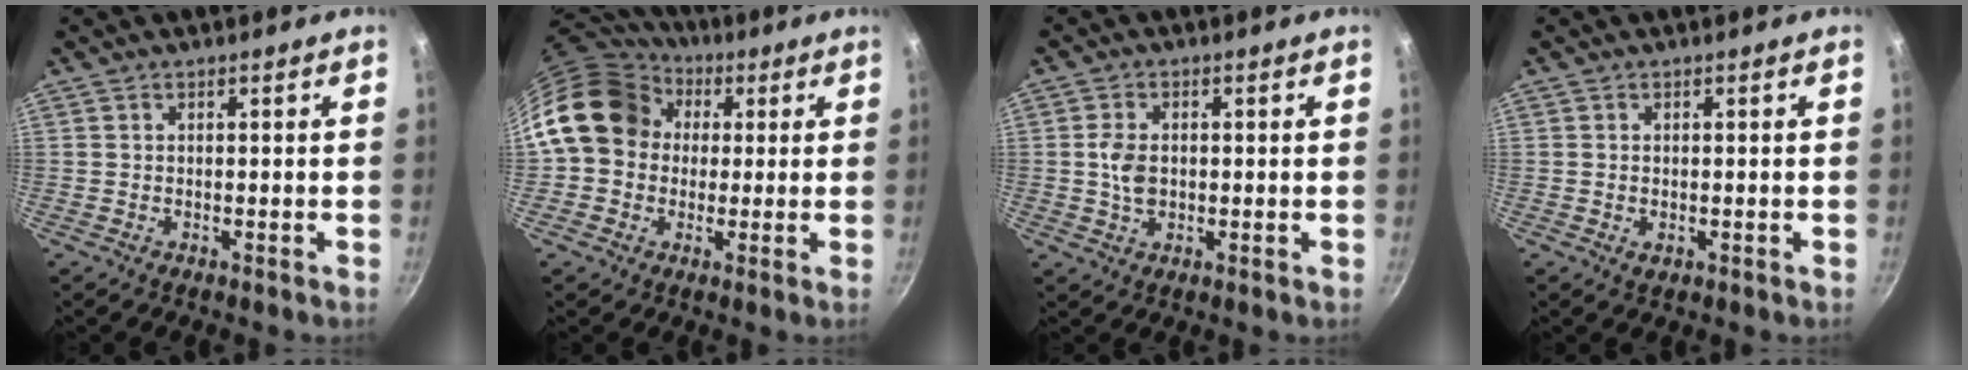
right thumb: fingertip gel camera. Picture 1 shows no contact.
{"total": 15.8, "force": [2.3, 13.5, 8.0], "torque": [-0.113, 0.037, 0.026]}
{"total": 4.7, "force": [0.1, 3.2, 3.5], "torque": [-0.063, 0.004, 0.001]}
{"total": 1.4, "force": [-0.2, 0.9, 1.0], "torque": [-0.015, -0.001, -0.001]}